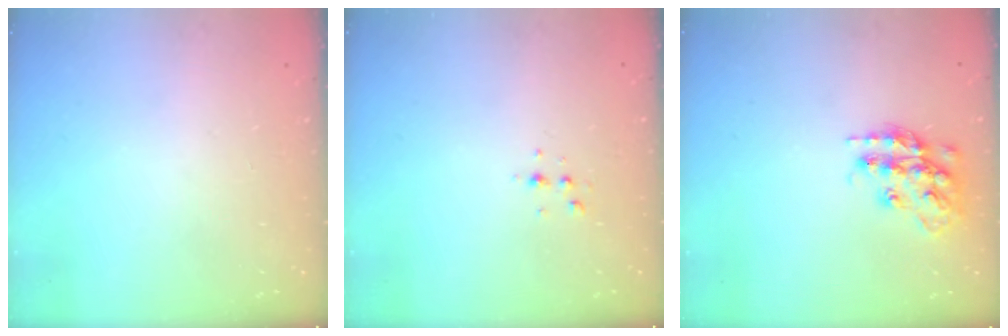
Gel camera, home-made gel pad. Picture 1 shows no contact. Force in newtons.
{"total": 3.6, "press": 3.1, "slide": 1.7}
{"total": 14.9, "press": 14.8, "slide": 0.8}